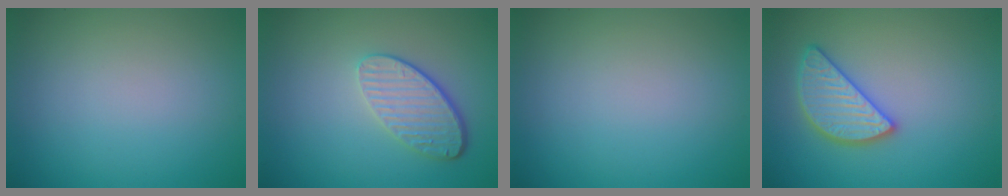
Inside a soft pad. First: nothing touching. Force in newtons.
{"total": 3.6, "press": 2.8, "slide": 2.3}
{"total": 0.0}
{"total": 3.8, "press": 3.7, "slide": 0.7}